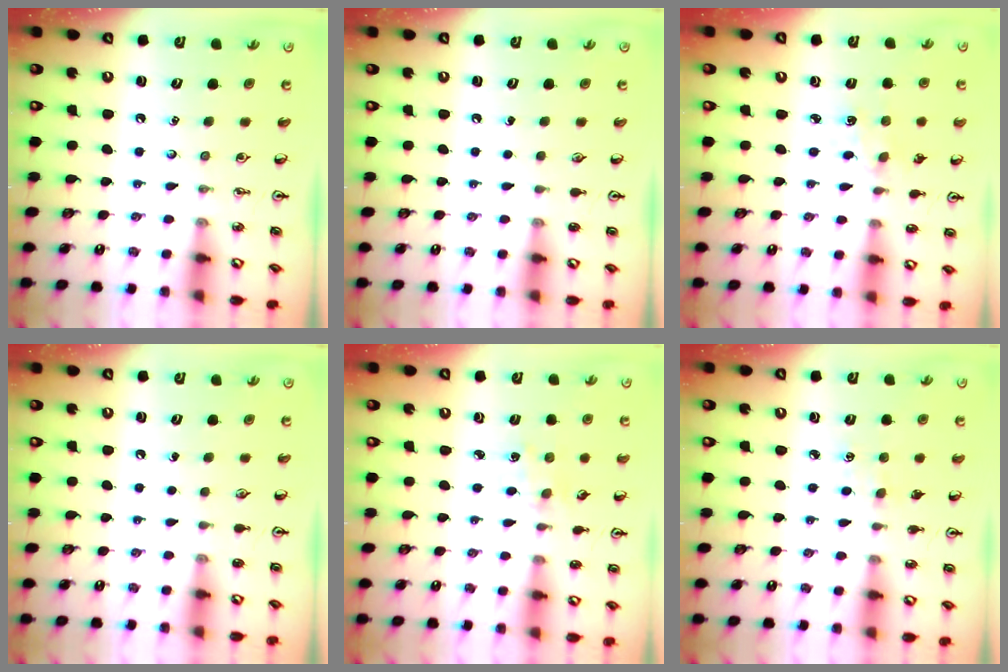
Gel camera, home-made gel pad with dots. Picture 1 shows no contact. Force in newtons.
{"total": 0.0}
{"total": 1.5, "press": 1.5, "slide": 0.3}
{"total": 0.0}
{"total": 1.5, "press": 1.5, "slide": 0.3}
{"total": 2.5, "press": 2.5, "slide": 0.2}